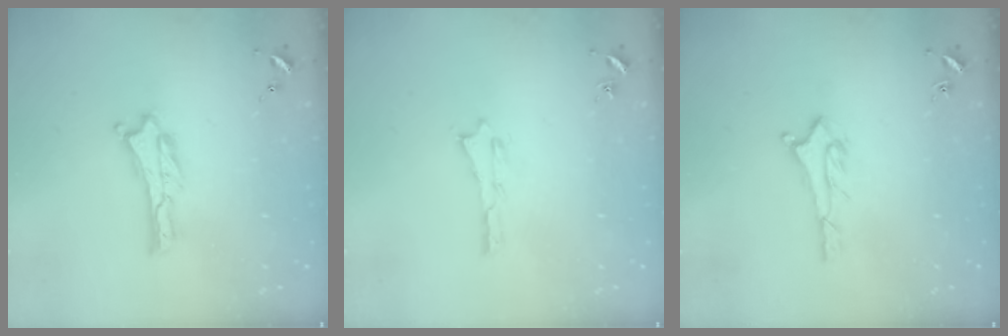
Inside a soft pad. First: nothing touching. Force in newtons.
{"total": 0.0}
{"total": 1.6, "press": 1.6, "slide": 0.1}